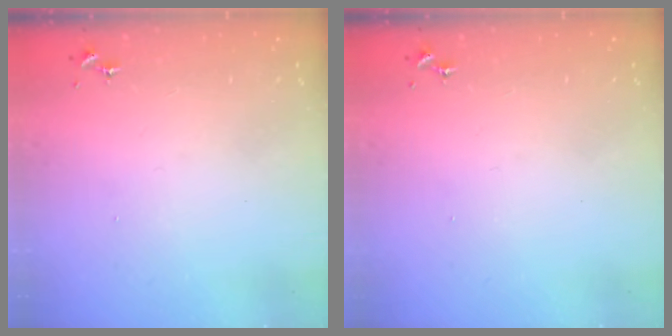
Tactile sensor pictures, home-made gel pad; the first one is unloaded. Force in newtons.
{"total": 0.0}